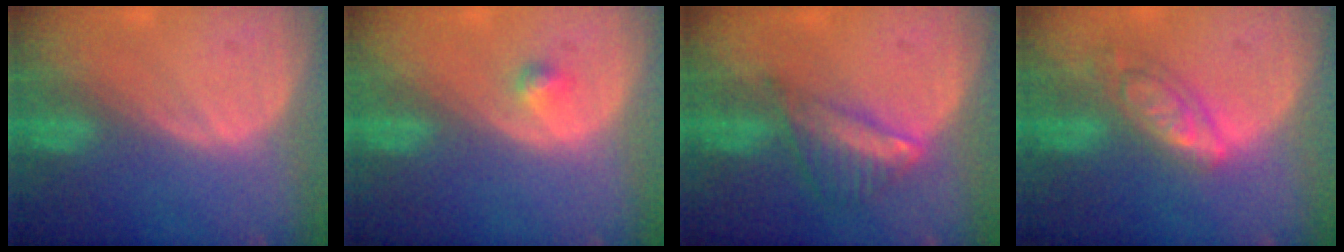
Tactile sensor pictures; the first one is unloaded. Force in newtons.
{"total": 1.3, "press": 1.2, "slide": 0.1}
{"total": 6.1, "press": 5.4, "slide": 2.9}
{"total": 6.2, "press": 5.5, "slide": 2.9}